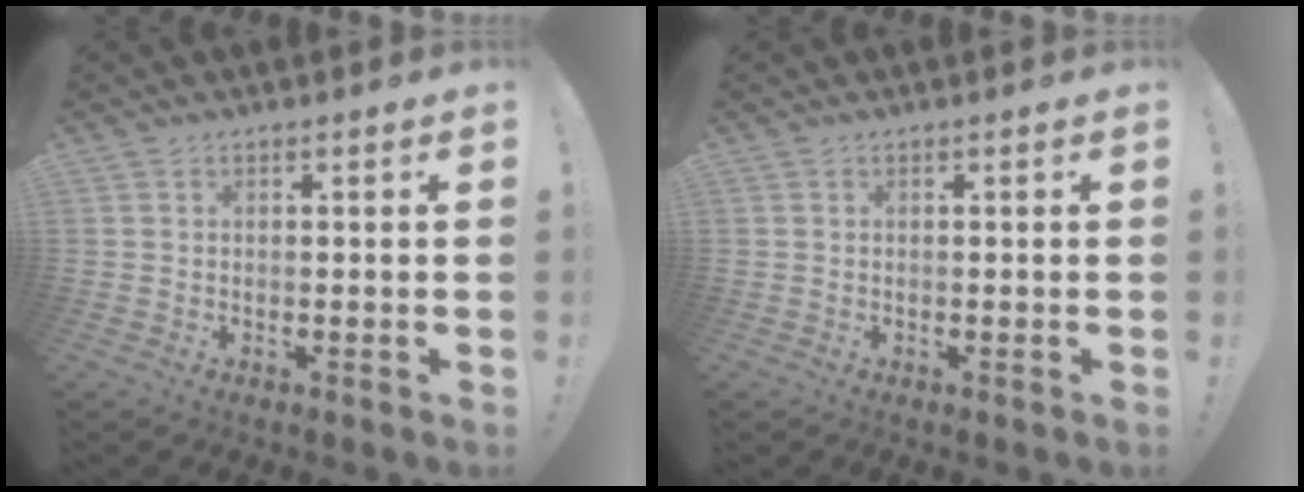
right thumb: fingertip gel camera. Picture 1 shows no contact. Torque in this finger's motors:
{"motor_torque": [-0.01, 0.01, 0.00, 0.00, 0.02]}